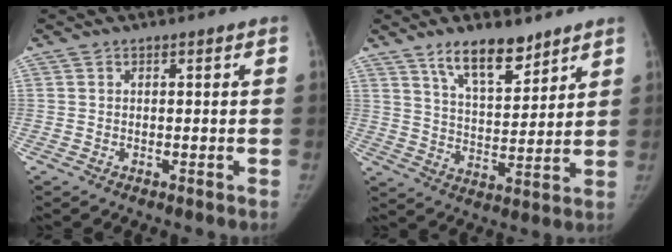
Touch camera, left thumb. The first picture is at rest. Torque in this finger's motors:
{"motor_torque": [0.89, -0.31, 1.28, -1.09, 0.27]}